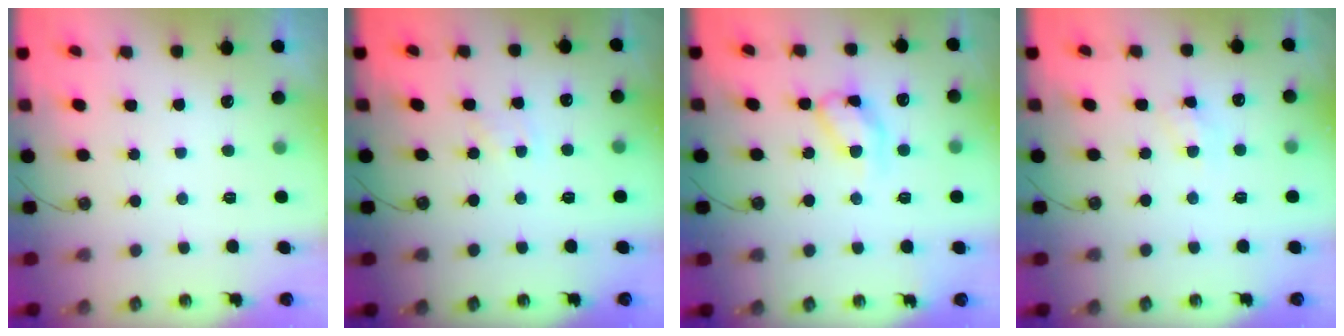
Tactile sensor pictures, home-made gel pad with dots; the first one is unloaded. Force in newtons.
{"total": 2.4, "press": 2.4, "slide": 0.3}
{"total": 11.9, "press": 11.9, "slide": 0.8}
{"total": 4.9, "press": 4.8, "slide": 0.7}